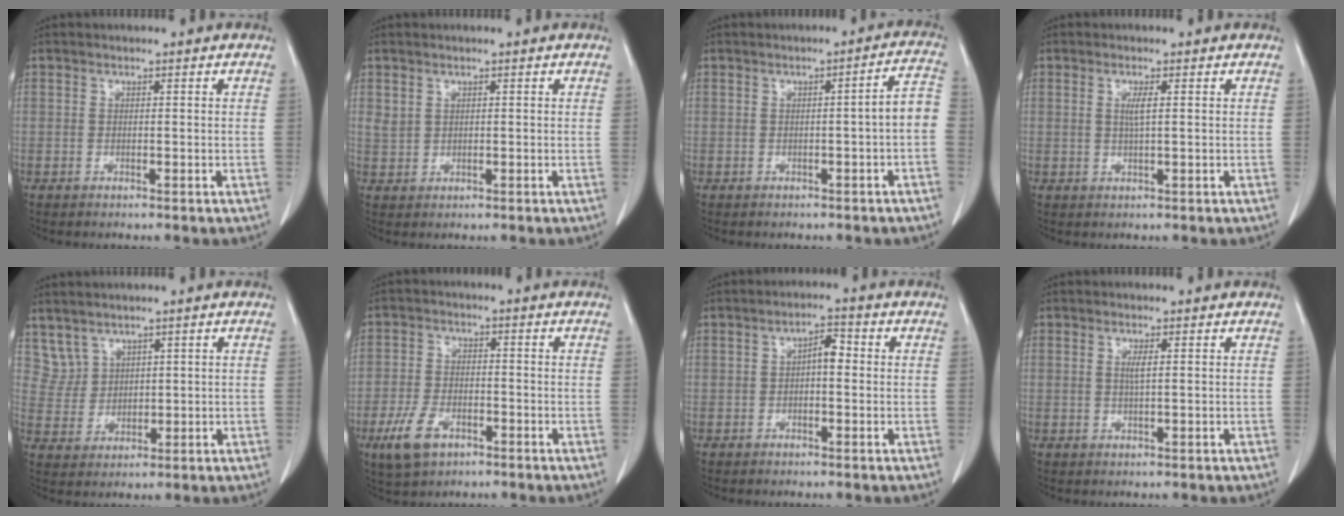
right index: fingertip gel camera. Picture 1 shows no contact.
{"total": 1.7, "force": [1.0, 1.2, 0.5], "torque": [-0.006, 0.004, 0.025]}
{"total": 4.5, "force": [-1.0, 0.1, 4.4], "torque": [-0.051, 0.018, -0.014]}
{"total": 1.9, "force": [0.4, -0.1, 1.9], "torque": [-0.041, -0.001, 0.007]}
{"total": 4.1, "force": [3.2, 2.6, 0.0], "torque": [-0.001, 0.010, 0.077]}
{"total": 6.7, "force": [-3.6, 3.6, 4.4], "torque": [-0.099, -0.004, -0.062]}
{"total": 3.2, "force": [0.0, 1.3, 2.9], "torque": [-0.044, 0.014, -0.002]}
{"total": 1.4, "force": [0.3, 0.0, 1.4], "torque": [-0.032, 0.000, 0.006]}